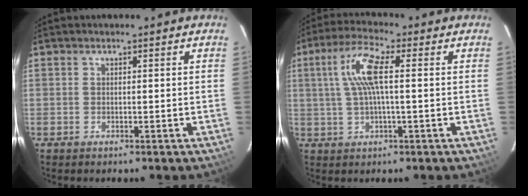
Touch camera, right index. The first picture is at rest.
{"total": 8.3, "force": [1.3, 1.7, 8.0], "torque": [-0.157, 0.013, 0.028]}